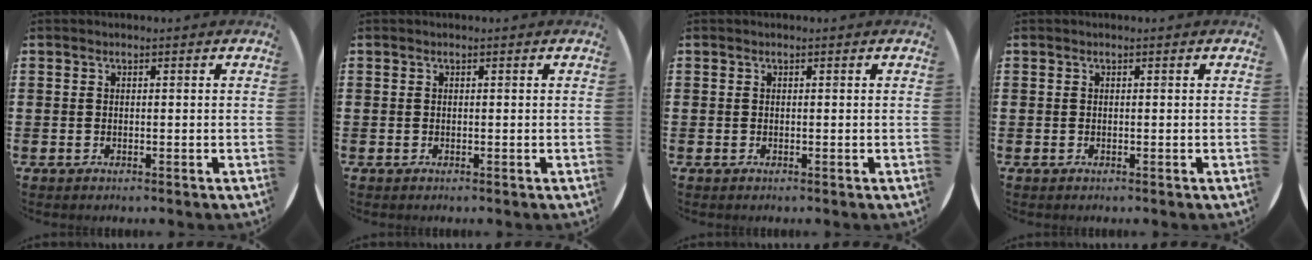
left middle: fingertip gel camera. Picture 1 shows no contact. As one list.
[{"total": 0.0}, {"total": 0.0}, {"total": 0.0}]